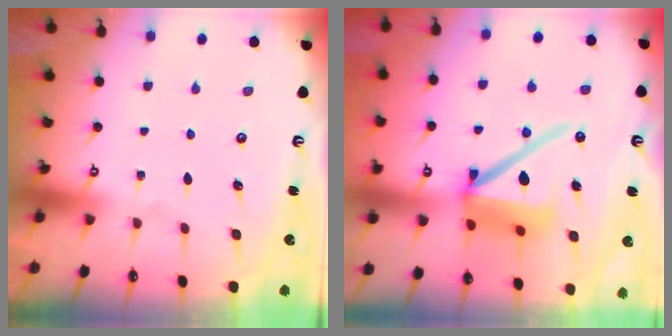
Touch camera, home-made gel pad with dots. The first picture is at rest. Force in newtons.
{"total": 15.5, "press": 15.4, "slide": 1.8}